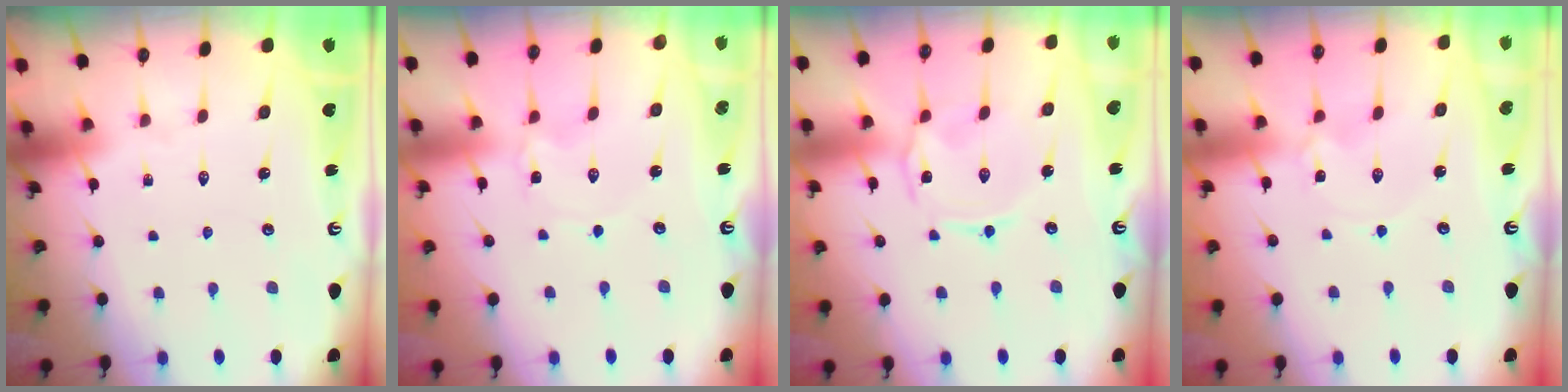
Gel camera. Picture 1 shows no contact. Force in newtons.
{"total": 0.0}
{"total": 1.5, "press": 1.5, "slide": 0.3}
{"total": 0.0}